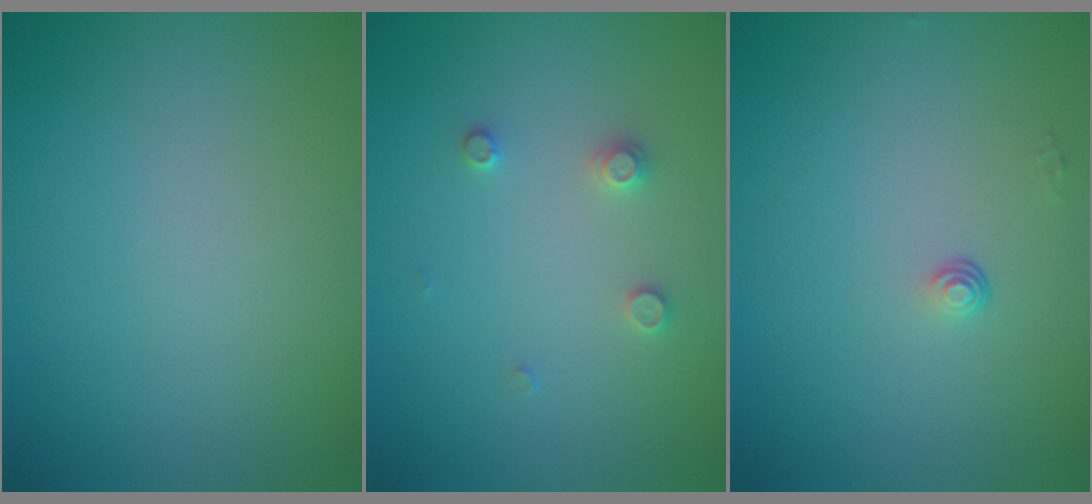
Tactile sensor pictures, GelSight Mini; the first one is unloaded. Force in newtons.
{"total": 1.3, "press": 1.3, "slide": 0.2}
{"total": 0.6, "press": 0.4, "slide": 0.5}